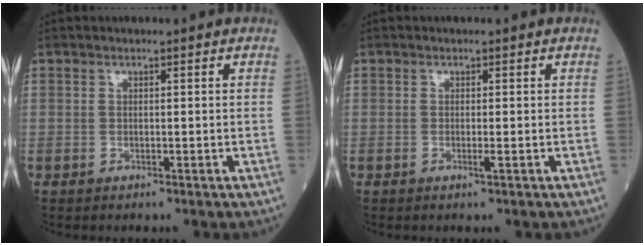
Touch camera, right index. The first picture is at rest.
{"total": 0.9, "force": [-0.3, -0.2, 0.8], "torque": [-0.017, -0.003, -0.006]}